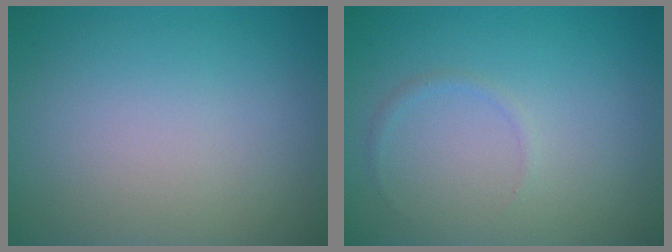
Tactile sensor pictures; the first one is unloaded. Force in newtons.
{"total": 0.6, "press": 0.6, "slide": 0.0}